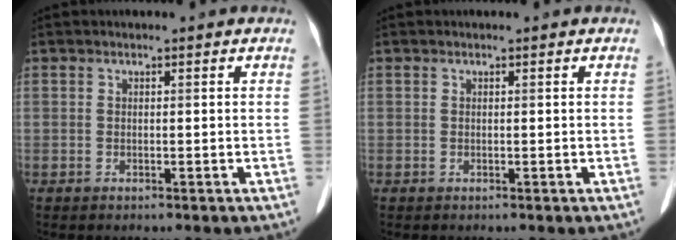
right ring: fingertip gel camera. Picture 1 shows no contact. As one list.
[{"total": 0.0}]